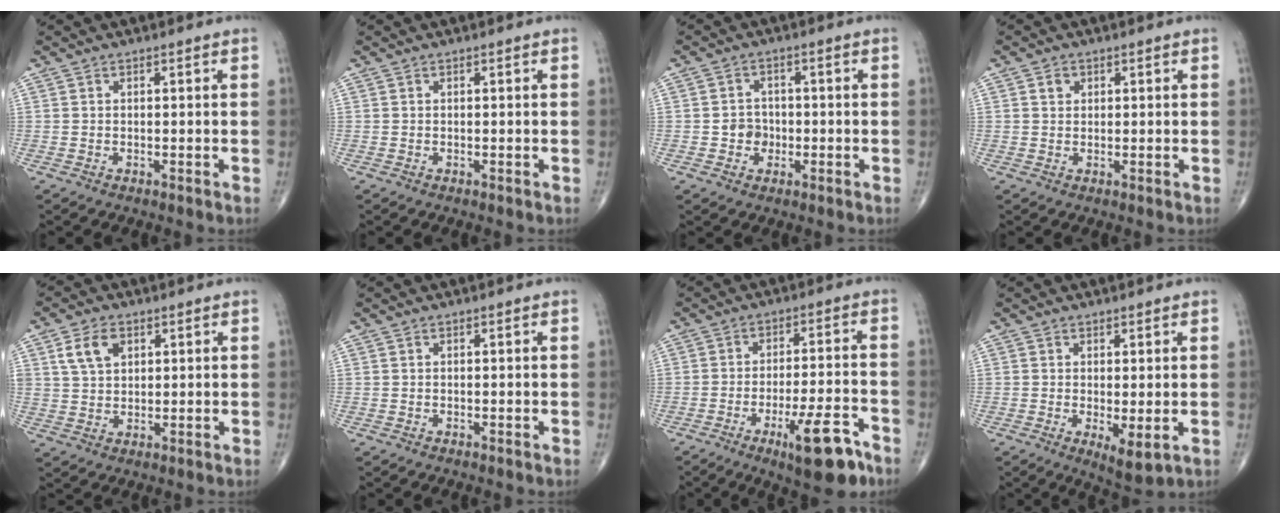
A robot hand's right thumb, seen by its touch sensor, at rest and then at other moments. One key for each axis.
{"total": 0.0}
{"total": 3.8, "fx": -0.8, "fy": 3.4, "fz": 1.5, "tx": 0.000, "ty": 0.008, "tz": -0.018}
{"total": 1.8, "fx": 0.7, "fy": 1.5, "fz": 0.7, "tx": -0.004, "ty": -0.002, "tz": 0.009}
{"total": 6.4, "fx": 2.7, "fy": 4.3, "fz": 3.9, "tx": -0.057, "ty": -0.006, "tz": 0.053}
{"total": 0.0}
{"total": 12.4, "fx": -6.9, "fy": 3.3, "fz": 9.7, "tx": -0.142, "ty": 0.033, "tz": -0.099}
{"total": 5.1, "fx": -0.8, "fy": 1.8, "fz": 4.7, "tx": -0.074, "ty": -0.019, "tz": -0.006}